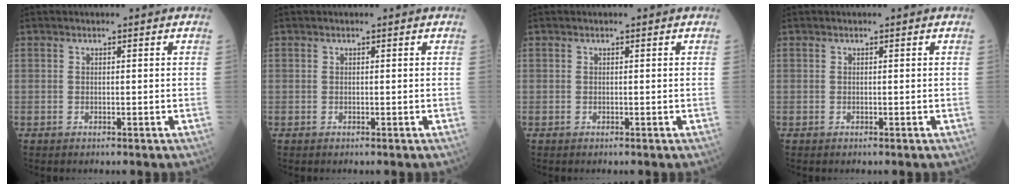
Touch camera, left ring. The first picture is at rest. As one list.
[{"total": 0.0}, {"total": 0.0}, {"total": 0.0}]